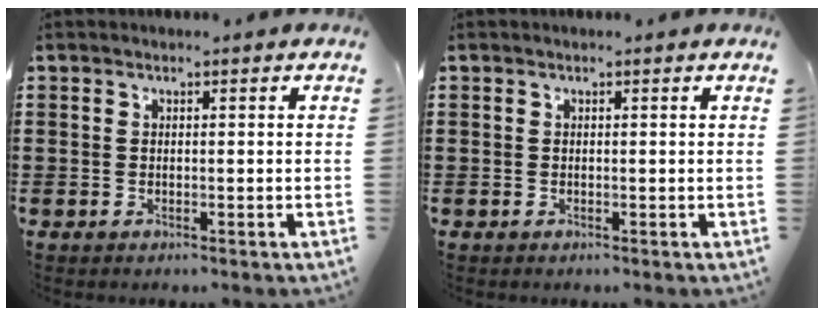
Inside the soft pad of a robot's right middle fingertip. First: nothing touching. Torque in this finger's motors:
{"motor_torque": [0.04, -0.19, 0.00, 0.01]}